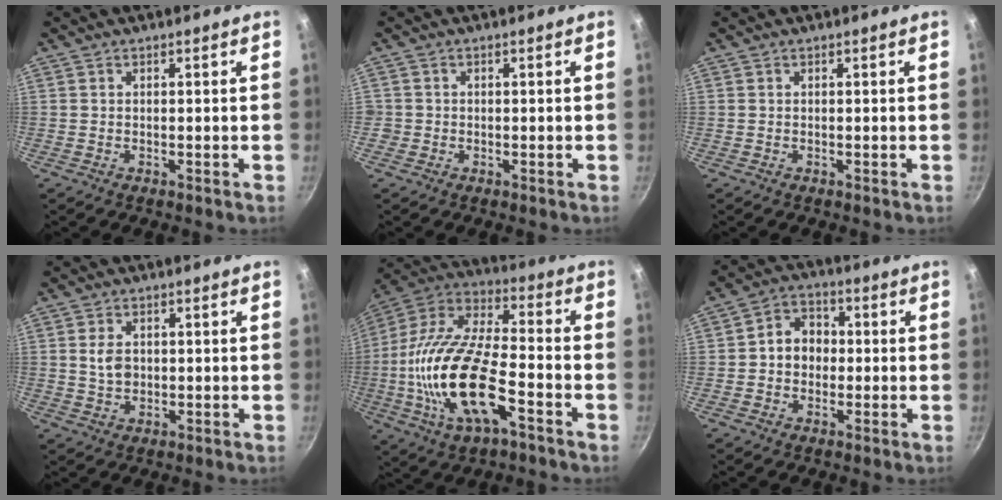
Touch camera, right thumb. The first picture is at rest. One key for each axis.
{"total": 1.4, "fx": -0.4, "fy": 1.3, "fz": 0.2, "tx": 0.000, "ty": 0.004, "tz": -0.007}
{"total": 0.0}
{"total": 4.0, "fx": 0.5, "fy": 2.9, "fz": 2.7, "tx": -0.041, "ty": -0.001, "tz": 0.010}
{"total": 22.4, "fx": -6.6, "fy": 9.1, "fz": 19.4, "tx": -0.372, "ty": 0.030, "tz": -0.139}
{"total": 7.1, "fx": -0.2, "fy": 5.9, "fz": 4.0, "tx": -0.030, "ty": 0.017, "tz": -0.015}